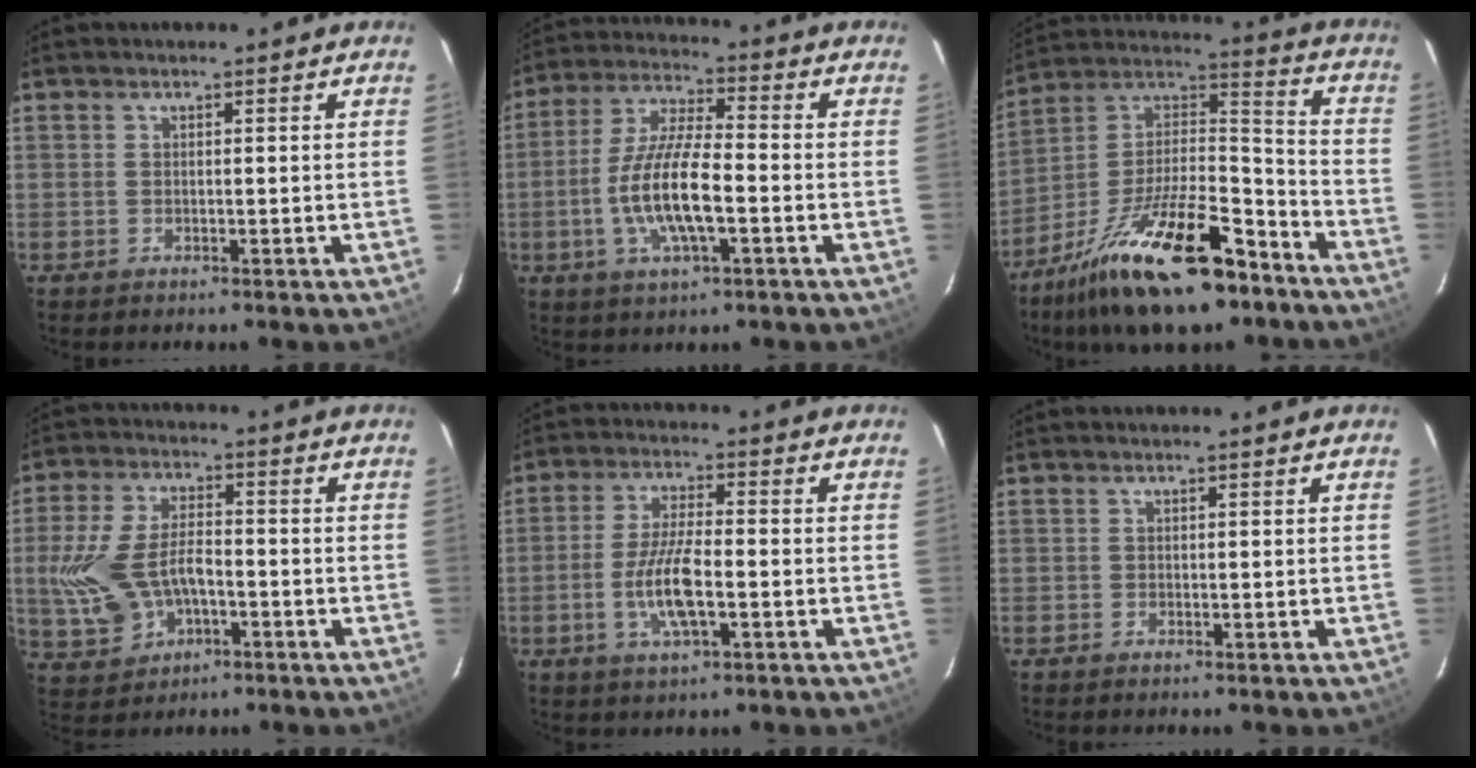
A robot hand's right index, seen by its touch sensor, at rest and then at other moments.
{"total": 12.7, "force": [-3.3, 3.4, 11.8], "torque": [-0.242, 0.001, -0.064]}
{"total": 23.9, "force": [-15.1, 8.9, 16.3], "torque": [-0.303, 0.005, -0.247]}
{"total": 12.1, "force": [-2.6, 7.3, 9.3], "torque": [-0.212, 0.007, -0.035]}
{"total": 8.8, "force": [-2.4, 2.3, 8.1], "torque": [-0.165, -0.002, -0.048]}
{"total": 0.0}